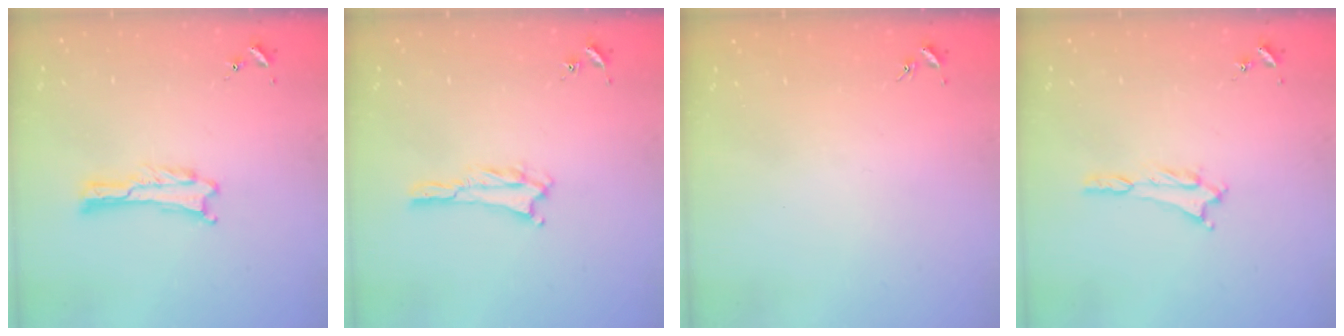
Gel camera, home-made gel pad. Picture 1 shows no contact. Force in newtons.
{"total": 1.4, "press": 1.4, "slide": 0.2}
{"total": 0.0}
{"total": 1.2, "press": 1.2, "slide": 0.2}